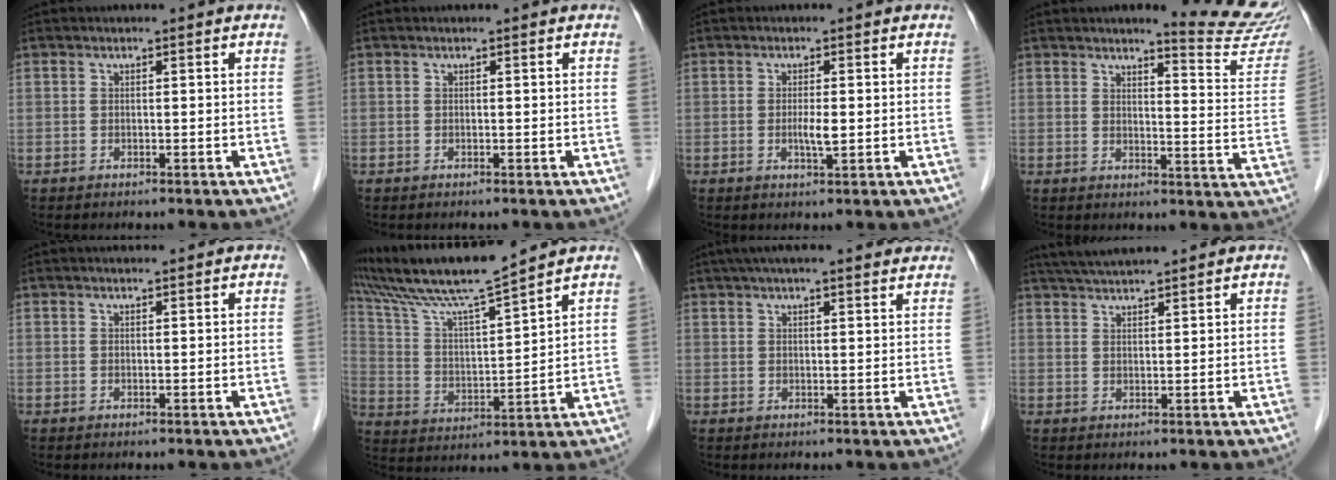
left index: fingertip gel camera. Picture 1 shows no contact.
{"total": 0.0}
{"total": 2.2, "force": [-0.2, 0.3, 2.2], "torque": [-0.045, -0.003, -0.001]}
{"total": 12.1, "force": [11.3, 0.0, 4.2], "torque": [-0.042, -0.068, 0.118]}
{"total": 1.8, "force": [1.6, 0.2, 0.7], "torque": [-0.009, 0.012, 0.027]}
{"total": 13.8, "force": [12.0, -1.1, 6.7], "torque": [-0.137, 0.014, 0.219]}
{"total": 15.9, "force": [13.7, 2.2, 7.7], "torque": [-0.115, 0.047, 0.177]}
{"total": 7.8, "force": [7.1, 0.3, 3.2], "torque": [-0.059, 0.036, 0.116]}